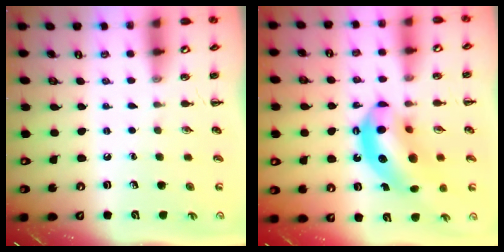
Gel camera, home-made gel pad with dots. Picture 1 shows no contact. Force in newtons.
{"total": 15.1, "press": 14.4, "slide": 4.2}